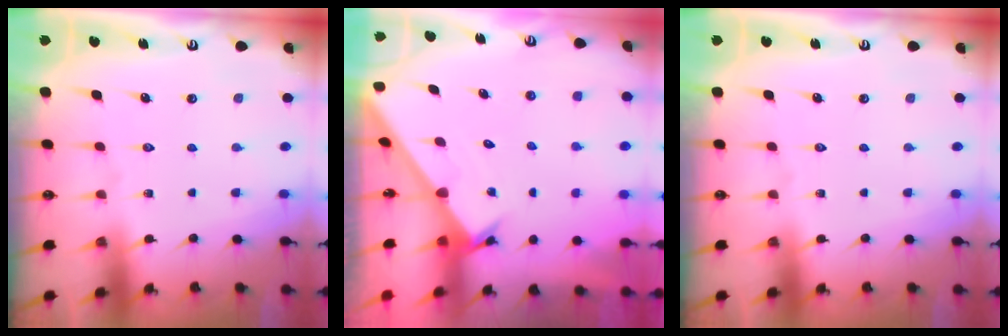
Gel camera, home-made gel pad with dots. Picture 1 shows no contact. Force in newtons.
{"total": 1.6, "press": 1.6, "slide": 0.1}
{"total": 0.0}